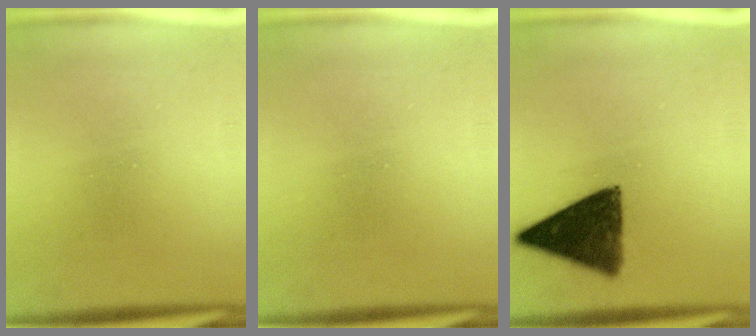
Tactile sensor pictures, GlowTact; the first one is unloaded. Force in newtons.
{"total": 0.0}
{"total": 11.3}